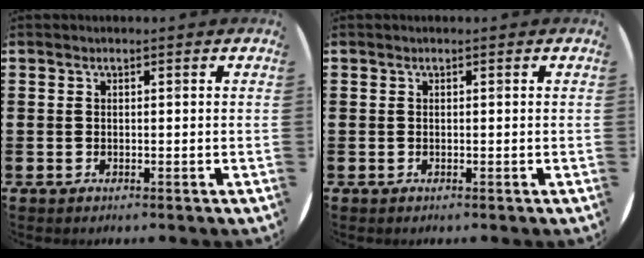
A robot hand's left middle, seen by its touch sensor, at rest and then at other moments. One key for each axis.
{"total": 0.0}